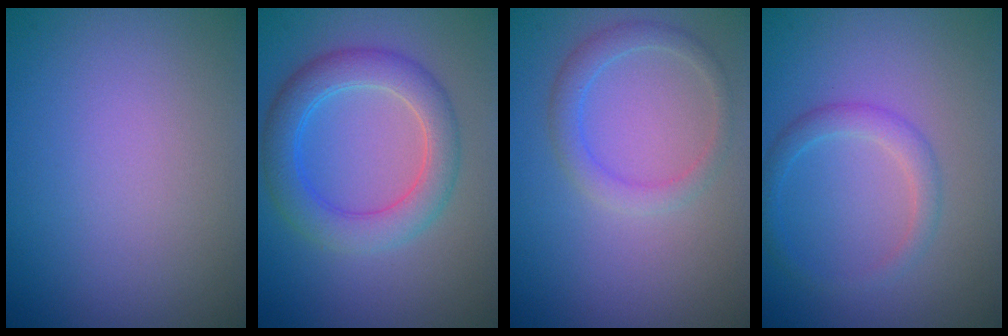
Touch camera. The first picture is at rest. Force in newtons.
{"total": 4.7, "press": 4.7, "slide": 0.0}
{"total": 2.2, "press": 2.2, "slide": 0.1}
{"total": 2.0, "press": 2.0, "slide": 0.2}